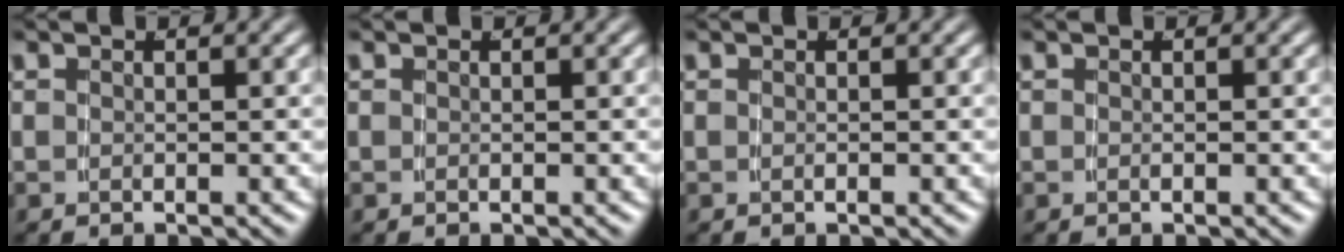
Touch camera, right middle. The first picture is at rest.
{"total": 0.0}
{"total": 0.0}
{"total": 0.0}